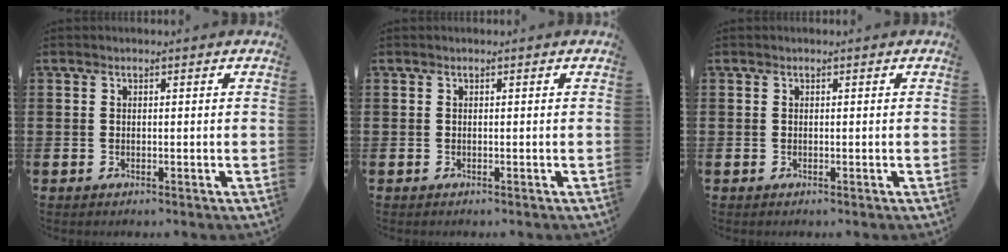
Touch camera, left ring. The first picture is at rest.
{"total": 0.0}
{"total": 0.0}